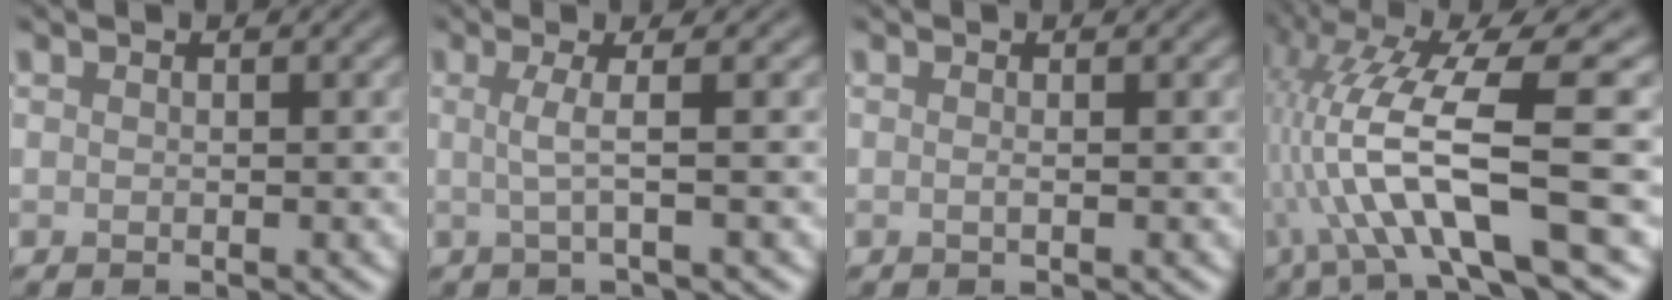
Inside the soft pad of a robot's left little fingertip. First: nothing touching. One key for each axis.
{"total": 2.5, "fx": -0.3, "fy": 0.6, "fz": 2.5, "tx": -0.045, "ty": 0.002, "tz": -0.013}
{"total": 0.6, "fx": -0.2, "fy": 0.2, "fz": 0.5, "tx": -0.008, "ty": 0.001, "tz": -0.009}
{"total": 13.1, "fx": -2.1, "fy": 2.7, "fz": 12.7, "tx": -0.240, "ty": 0.017, "tz": -0.024}